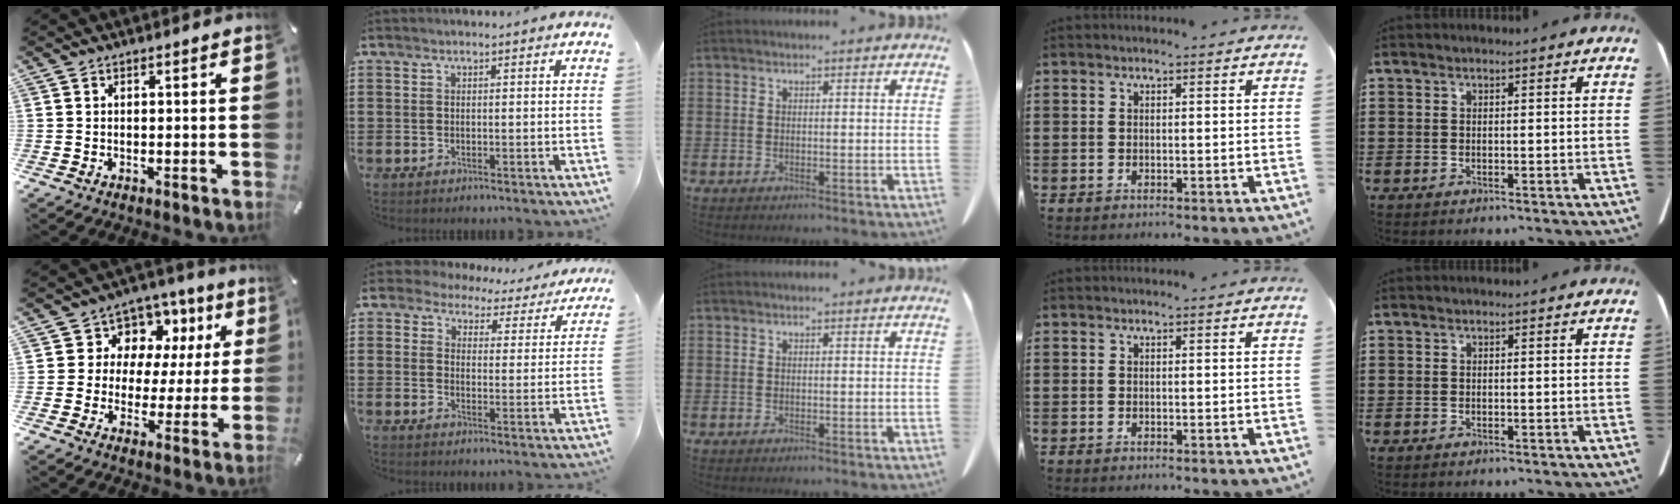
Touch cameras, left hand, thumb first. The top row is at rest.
{"thumb": {"total": 8.7, "force": [2.9, 8.0, 1.7], "torque": [-0.032, -0.029, 0.054]}, "index": {"total": 4.8, "force": [4.5, 1.6, 0.4], "torque": [-0.028, -0.027, 0.078]}}